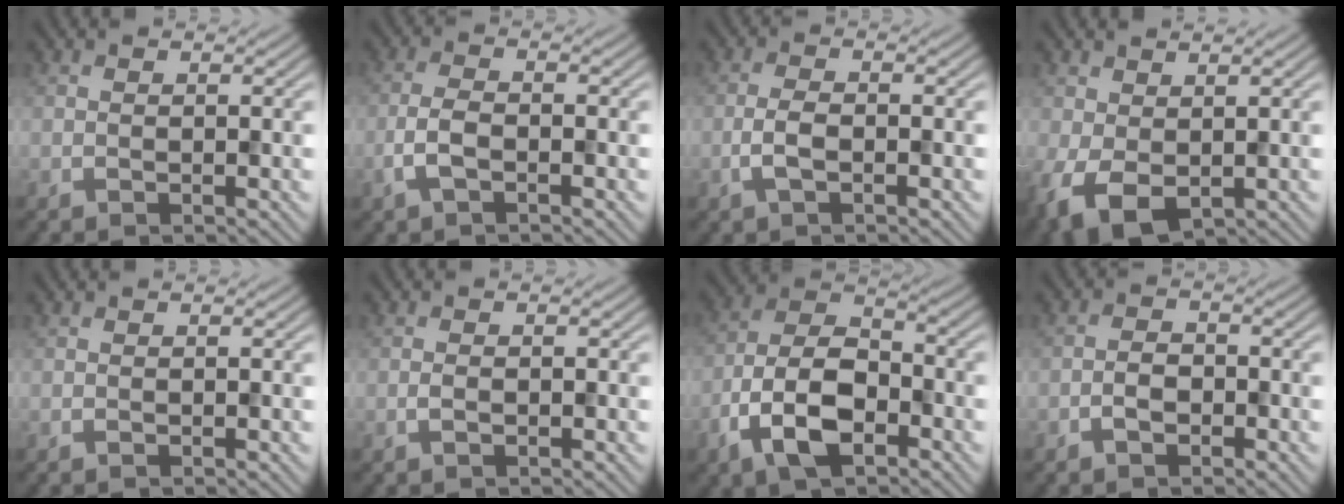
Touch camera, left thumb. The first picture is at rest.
{"total": 3.2, "force": [-1.5, 1.3, 2.5], "torque": [-0.063, 0.001, -0.036]}
{"total": 2.8, "force": [-1.1, 1.1, 2.4], "torque": [-0.058, 0.002, -0.028]}
{"total": 5.5, "force": [-0.9, 3.7, 4.0], "torque": [-0.099, -0.012, -0.015]}
{"total": 0.0}
{"total": 1.1, "force": [-0.5, 0.5, 0.8], "torque": [-0.018, 0.002, -0.008]}
{"total": 9.9, "force": [-4.7, 5.1, 7.1], "torque": [-0.147, 0.003, -0.102]}
{"total": 2.4, "force": [-1.3, 1.3, 1.5], "torque": [-0.025, 0.005, -0.028]}